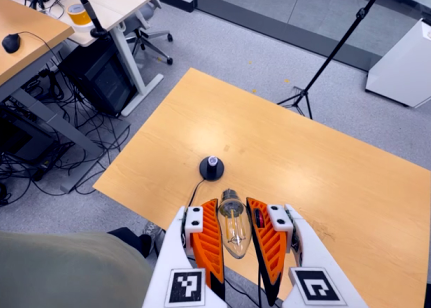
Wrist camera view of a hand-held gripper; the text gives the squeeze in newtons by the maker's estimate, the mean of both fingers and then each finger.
{"total": 21.0, "left": 22.1, "right": 20.0}